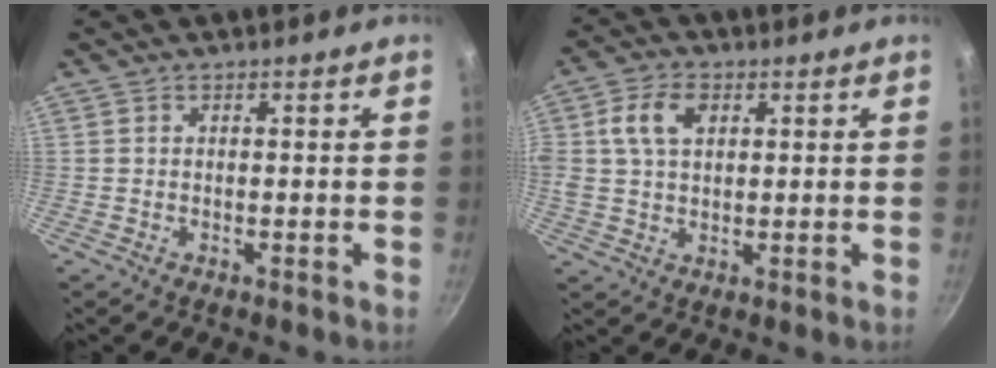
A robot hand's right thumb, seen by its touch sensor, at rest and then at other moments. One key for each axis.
{"total": 7.6, "fx": 2.2, "fy": 5.0, "fz": 5.2, "tx": -0.087, "ty": 0.005, "tz": 0.036}